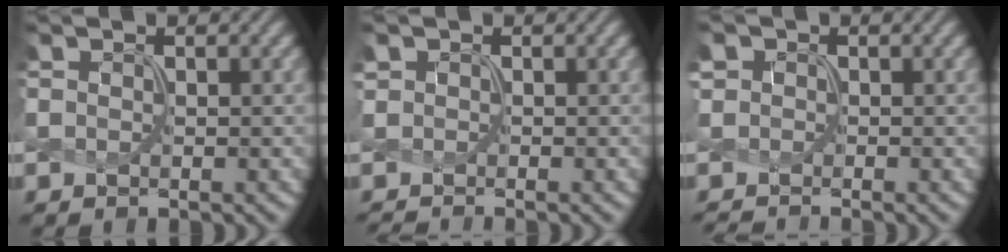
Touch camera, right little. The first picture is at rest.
{"total": 0.9, "force": [-0.7, 0.5, 0.0], "torque": [-0.012, -0.007, -0.021]}
{"total": 1.6, "force": [-1.0, 1.2, 0.2], "torque": [-0.017, -0.006, -0.028]}